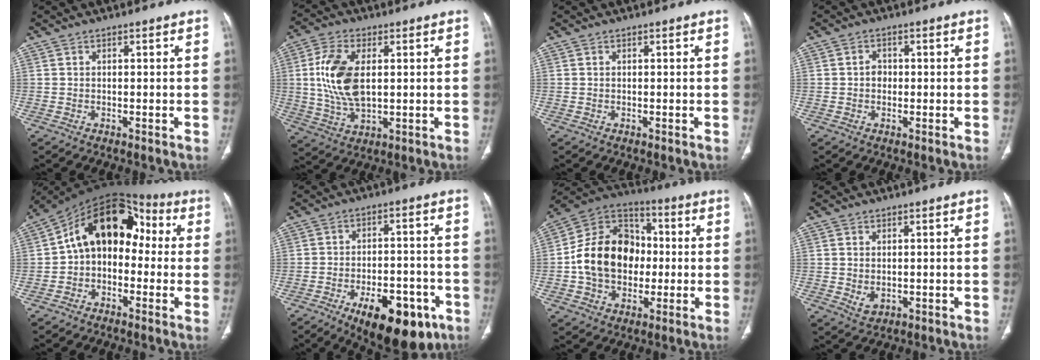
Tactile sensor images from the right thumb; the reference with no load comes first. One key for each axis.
{"total": 12.2, "fx": 1.6, "fy": 6.5, "fz": 10.1, "tx": -0.210, "ty": -0.005, "tz": 0.034}
{"total": 0.0}
{"total": 2.1, "fx": -0.1, "fy": 1.8, "fz": 1.1, "tx": -0.008, "ty": 0.005, "tz": -0.005}
{"total": 15.1, "fx": 0.4, "fy": 10.6, "fz": 10.7, "tx": -0.129, "ty": 0.056, "tz": -0.014}
{"total": 16.4, "fx": -8.5, "fy": 7.8, "fz": 11.6, "tx": -0.132, "ty": 0.040, "tz": -0.112}
{"total": 18.2, "fx": -0.7, "fy": 13.9, "fz": 11.7, "tx": -0.168, "ty": 0.032, "tz": -0.016}
{"total": 2.9, "fx": -0.1, "fy": 2.0, "fz": 2.1, "tx": -0.036, "ty": -0.007, "tz": 0.007}